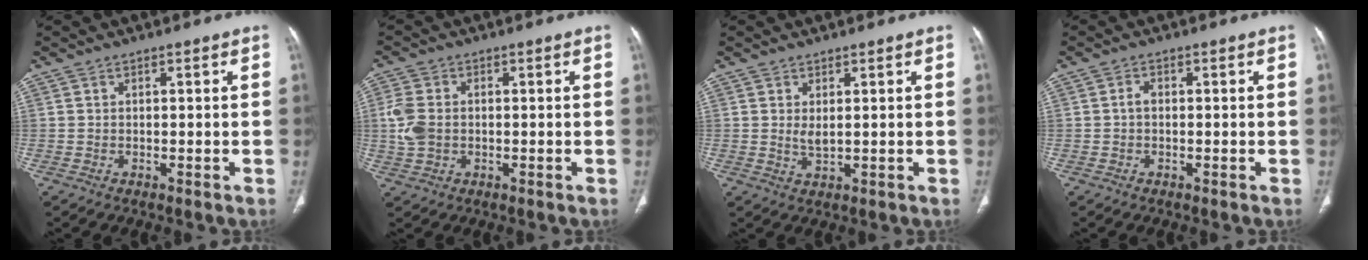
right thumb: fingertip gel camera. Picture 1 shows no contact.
{"total": 5.6, "force": [0.0, 4.1, 3.8], "torque": [-0.096, 0.004, 0.001]}
{"total": 2.1, "force": [0.6, 0.9, 1.8], "torque": [-0.035, -0.010, 0.016]}
{"total": 1.3, "force": [-0.2, 0.9, 1.0], "torque": [-0.014, 0.003, -0.006]}